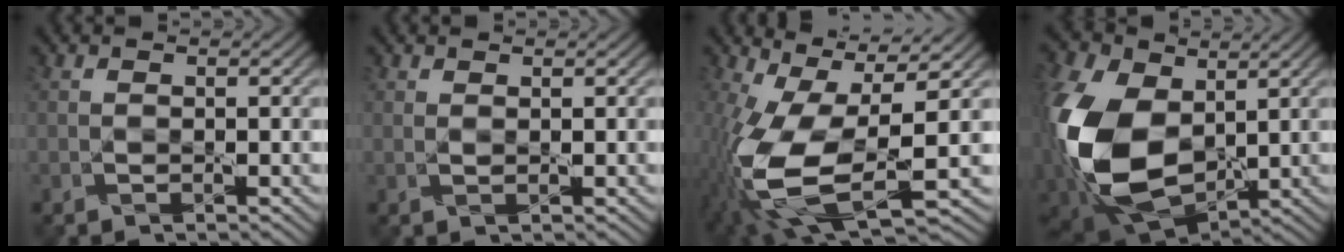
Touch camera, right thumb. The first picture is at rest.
{"total": 0.8, "force": [0.6, 0.0, 0.5], "torque": [-0.014, 0.003, 0.011]}
{"total": 15.6, "force": [-3.3, 6.5, 13.8], "torque": [-0.319, -0.036, -0.047]}
{"total": 17.4, "force": [-0.4, 11.3, 13.3], "torque": [-0.350, -0.026, -0.008]}